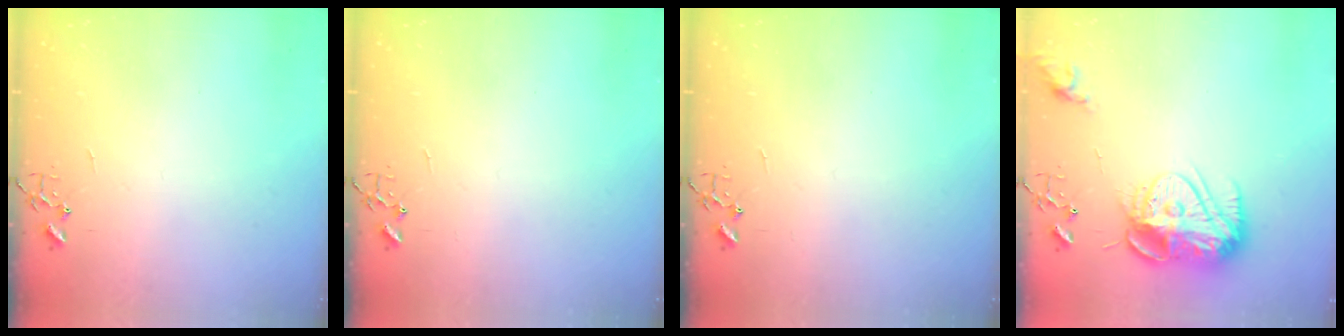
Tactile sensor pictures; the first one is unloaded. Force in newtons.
{"total": 0.0}
{"total": 0.0}
{"total": 15.7, "press": 15.7, "slide": 1.0}